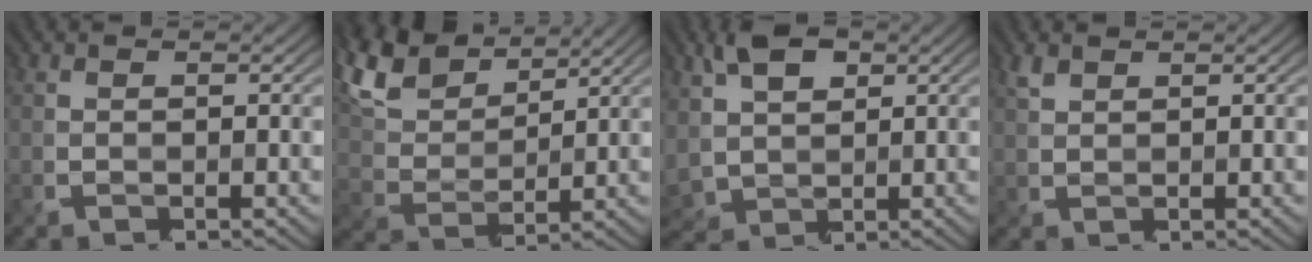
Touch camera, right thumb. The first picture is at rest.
{"total": 10.7, "force": [7.6, 3.6, 6.7], "torque": [-0.190, 0.024, 0.153]}
{"total": 6.9, "force": [2.4, 4.1, 5.0], "torque": [-0.131, -0.002, 0.056]}
{"total": 1.4, "force": [1.2, -0.1, 0.7], "torque": [-0.024, -0.001, 0.035]}